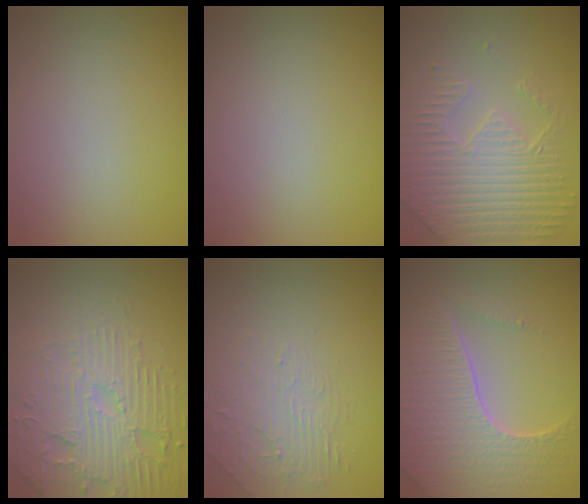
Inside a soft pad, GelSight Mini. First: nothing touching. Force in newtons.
{"total": 0.0}
{"total": 4.7, "press": 4.6, "slide": 1.1}
{"total": 6.9, "press": 5.3, "slide": 4.4}
{"total": 2.1, "press": 1.2, "slide": 1.7}
{"total": 7.0, "press": 5.1, "slide": 4.8}